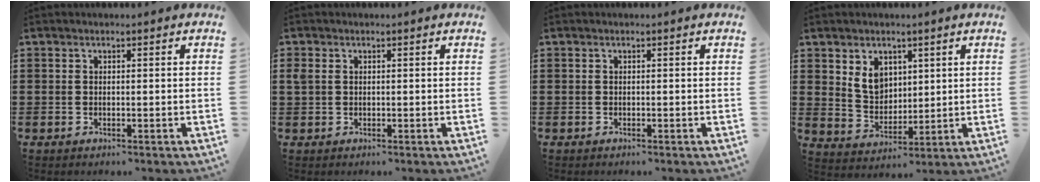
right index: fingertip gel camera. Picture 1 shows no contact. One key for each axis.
{"total": 1.6, "fx": 0.5, "fy": 1.2, "fz": 0.9, "tx": -0.028, "ty": 0.004, "tz": 0.005}
{"total": 0.0}
{"total": 5.7, "fx": 2.7, "fy": 4.3, "fz": 2.7, "tx": -0.062, "ty": 0.011, "tz": 0.049}